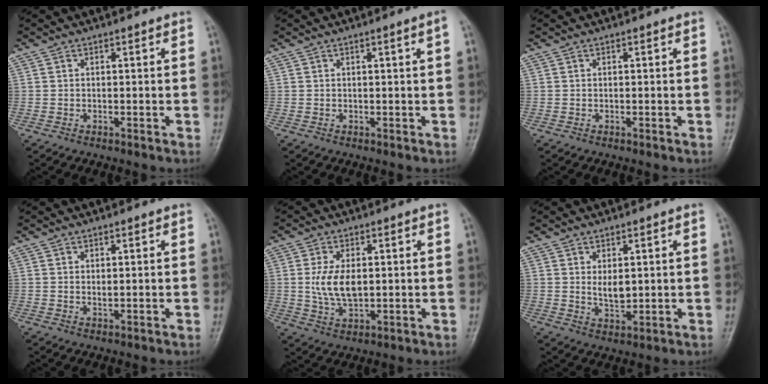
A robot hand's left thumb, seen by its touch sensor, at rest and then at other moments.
{"total": 1.4, "force": [0.4, -0.3, 1.4], "torque": [-0.025, 0.001, 0.009]}
{"total": 0.0}
{"total": 1.0, "force": [0.3, 0.4, 0.8], "torque": [-0.013, -0.004, 0.007]}
{"total": 7.6, "force": [0.6, 4.1, 6.3], "torque": [-0.120, -0.007, 0.016]}
{"total": 4.0, "force": [0.9, 2.1, 3.2], "torque": [-0.046, -0.014, 0.021]}